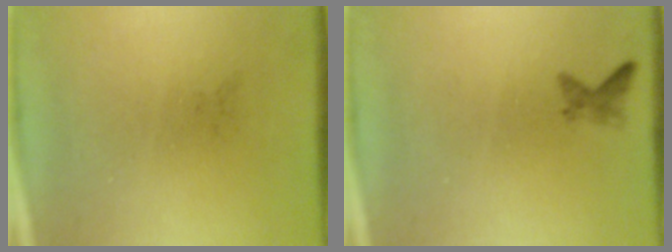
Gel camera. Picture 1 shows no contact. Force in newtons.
{"total": 1.1}